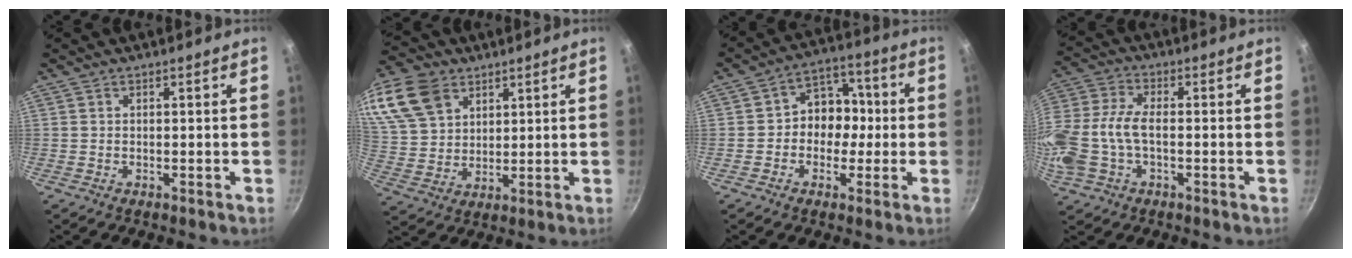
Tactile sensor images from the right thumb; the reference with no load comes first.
{"total": 17.9, "force": [9.4, 12.5, 8.8], "torque": [-0.186, -0.002, 0.187]}
{"total": 8.7, "force": [-0.8, 7.4, 4.6], "torque": [-0.005, 0.033, -0.028]}
{"total": 13.6, "force": [-2.3, 7.8, 10.9], "torque": [-0.244, 0.017, -0.058]}